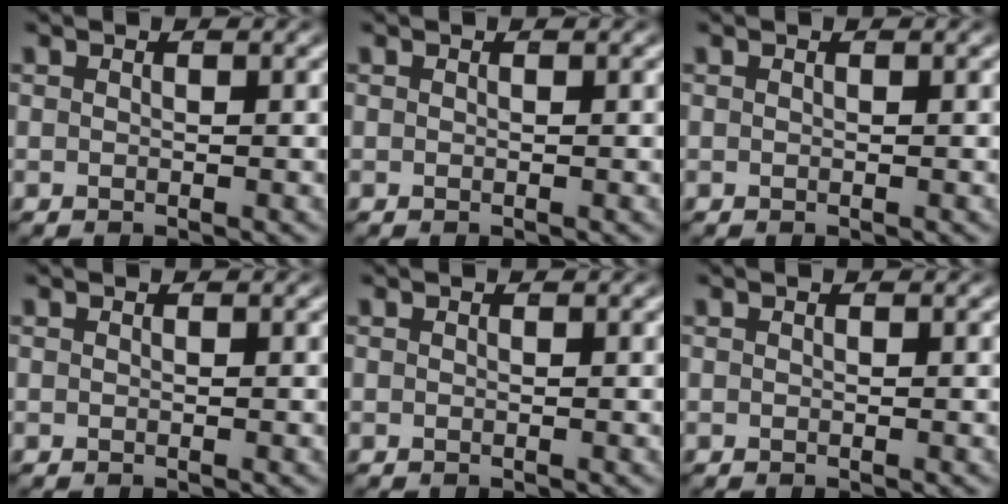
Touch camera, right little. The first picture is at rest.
{"total": 0.0}
{"total": 0.0}
{"total": 0.0}
{"total": 0.0}
{"total": 0.0}